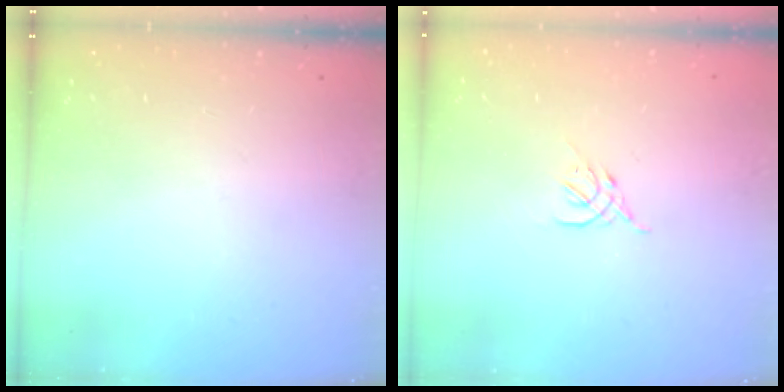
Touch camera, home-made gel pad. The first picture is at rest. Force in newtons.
{"total": 2.6, "press": 2.5, "slide": 0.8}